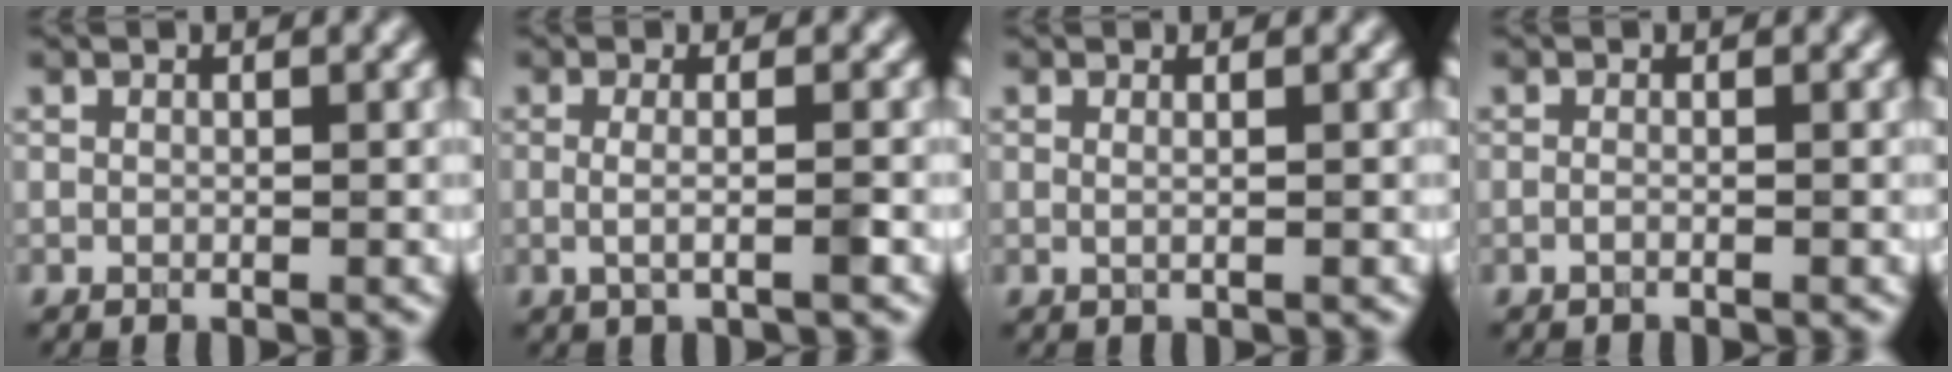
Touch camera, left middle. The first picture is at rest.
{"total": 2.6, "force": [-0.2, 0.8, 2.4], "torque": [-0.039, -0.010, -0.013]}
{"total": 1.2, "force": [0.3, 0.5, 1.1], "torque": [-0.013, -0.004, -0.008]}
{"total": 0.7, "force": [-0.3, 0.2, 0.6], "torque": [-0.011, -0.007, -0.012]}